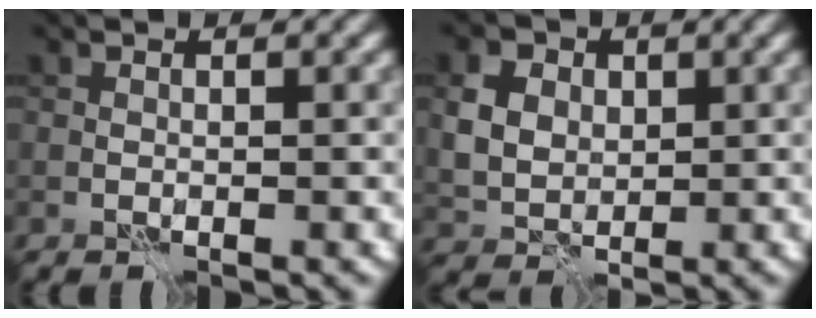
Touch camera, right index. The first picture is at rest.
{"total": 6.0, "force": [1.9, 4.7, 3.2], "torque": [-0.079, 0.017, 0.027]}